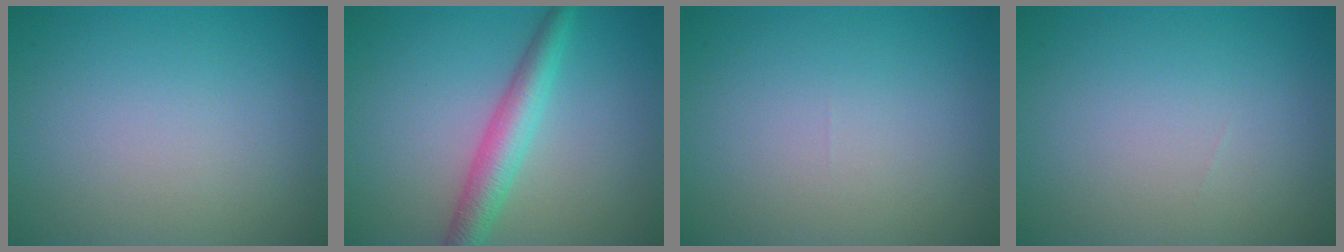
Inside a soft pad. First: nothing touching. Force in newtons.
{"total": 3.9, "press": 3.9, "slide": 0.1}
{"total": 0.0}
{"total": 0.0}